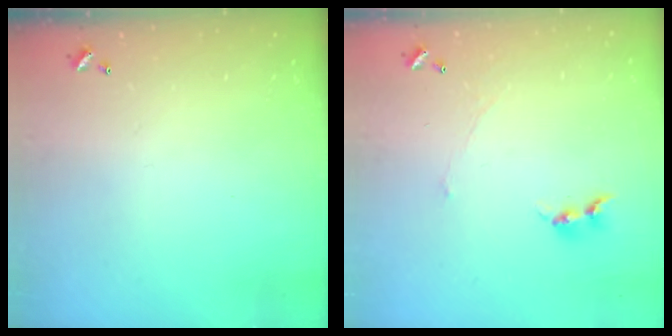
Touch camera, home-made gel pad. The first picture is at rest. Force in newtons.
{"total": 1.0, "press": 0.8, "slide": 0.6}